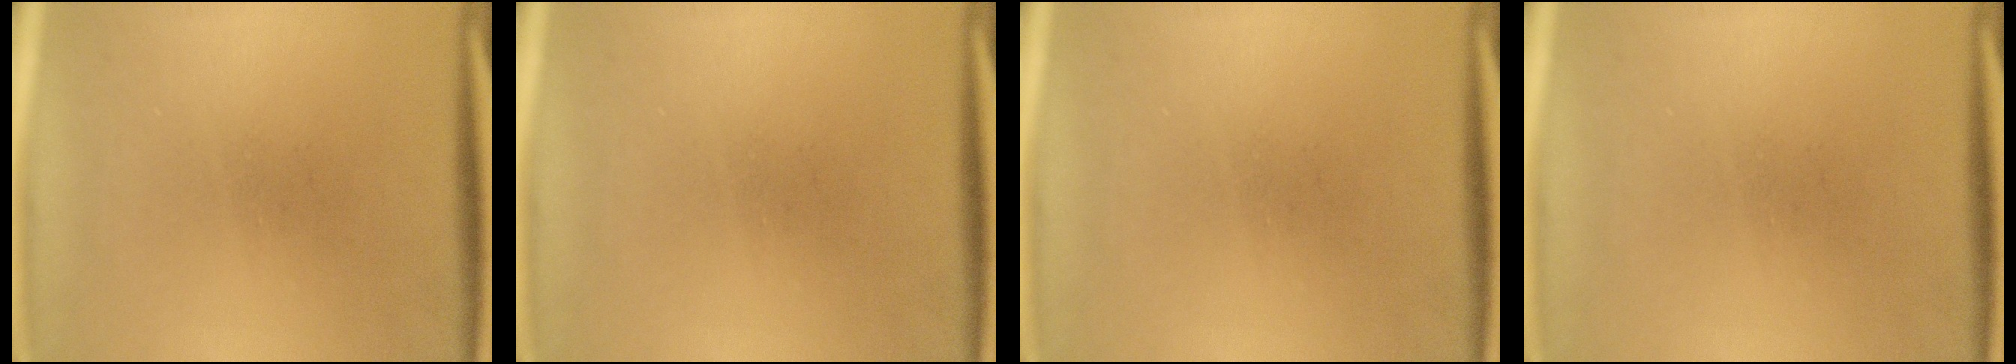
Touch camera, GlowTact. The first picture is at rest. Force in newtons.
{"total": 0.0}
{"total": 0.0}
{"total": 0.0}